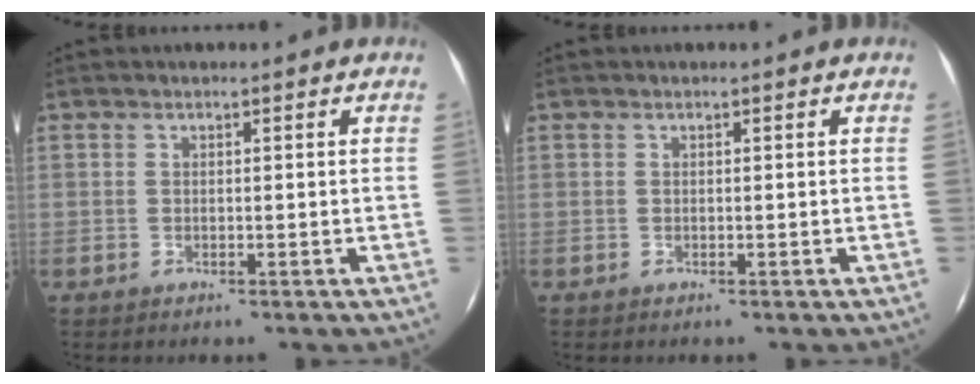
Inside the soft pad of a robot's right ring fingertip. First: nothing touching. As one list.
[{"total": 0.0}]